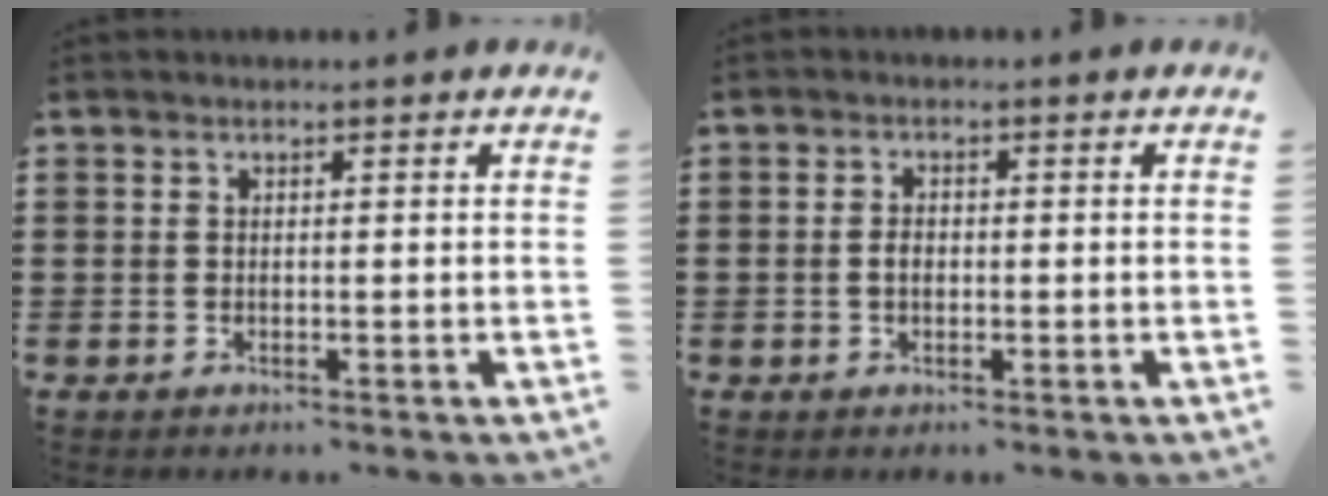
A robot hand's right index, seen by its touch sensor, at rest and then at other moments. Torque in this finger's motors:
{"motor_torque": [0.07, 0.14, 0.06, 0.02]}